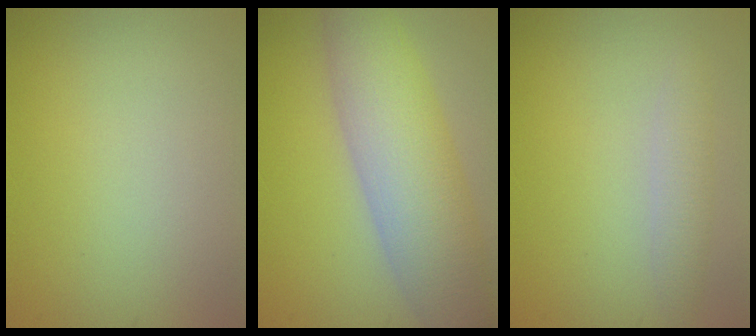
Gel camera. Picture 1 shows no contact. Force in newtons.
{"total": 8.1, "press": 8.1, "slide": 0.3}
{"total": 1.9, "press": 1.9, "slide": 0.0}